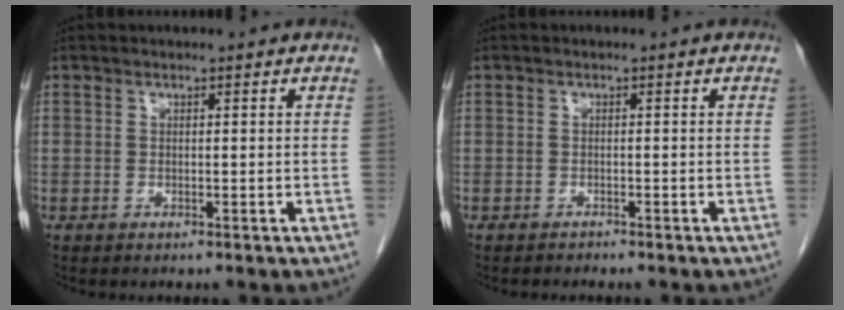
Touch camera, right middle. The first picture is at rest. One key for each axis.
{"total": 0.5, "fx": -0.5, "fy": 0.0, "fz": -0.1, "tx": -0.012, "ty": -0.005, "tz": -0.010}